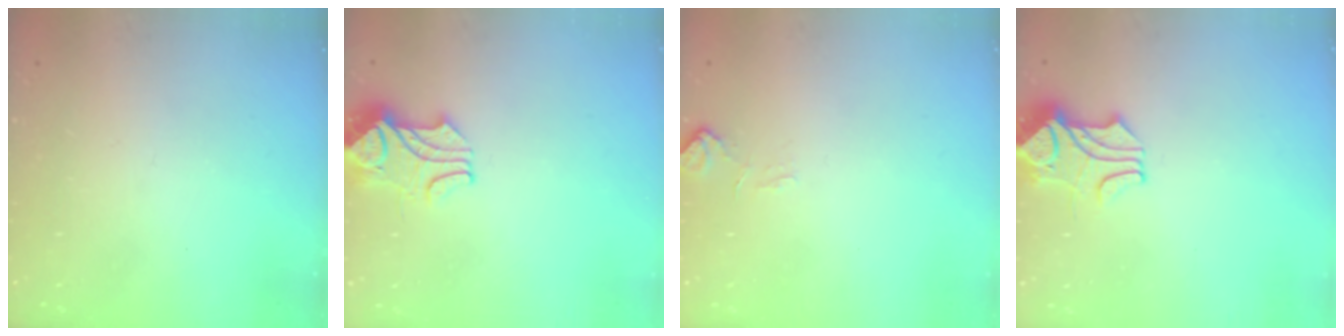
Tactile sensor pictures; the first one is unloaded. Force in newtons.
{"total": 2.3, "press": 2.2, "slide": 0.8}
{"total": 2.3, "press": 2.2, "slide": 0.6}
{"total": 1.8, "press": 1.3, "slide": 1.1}